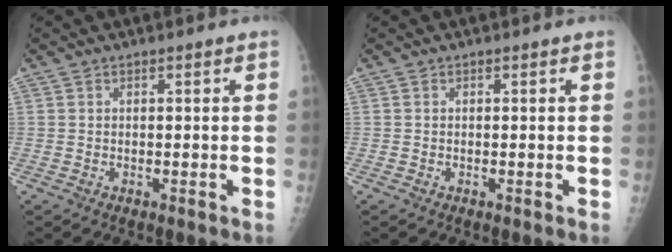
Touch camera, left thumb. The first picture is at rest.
{"total": 0.0}